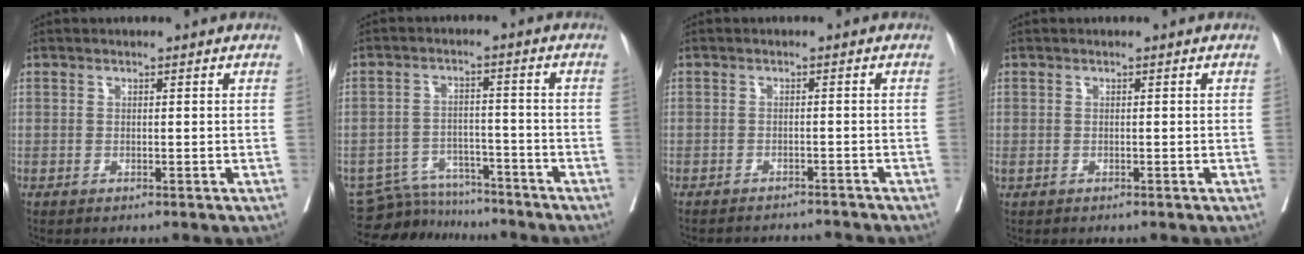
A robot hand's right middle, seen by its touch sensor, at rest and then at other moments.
{"total": 8.9, "force": [-8.5, 2.4, 0.2], "torque": [-0.002, 0.008, -0.138]}
{"total": 6.4, "force": [-6.4, 0.5, 0.7], "torque": [-0.005, 0.003, -0.080]}
{"total": 0.0}